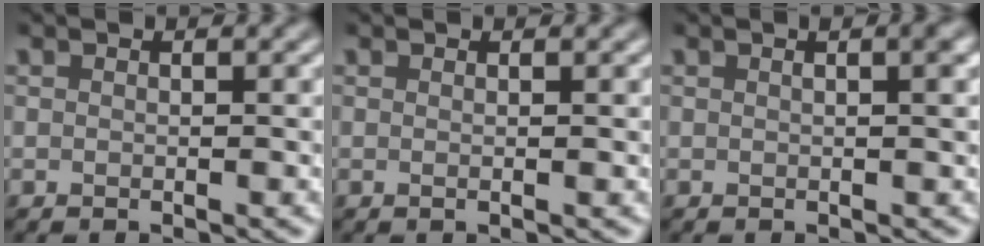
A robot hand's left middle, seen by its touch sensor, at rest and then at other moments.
{"total": 0.9, "force": [0.2, 0.3, 0.8], "torque": [-0.007, 0.001, -0.003]}
{"total": 1.9, "force": [0.5, 0.5, 1.8], "torque": [-0.017, 0.005, 0.004]}